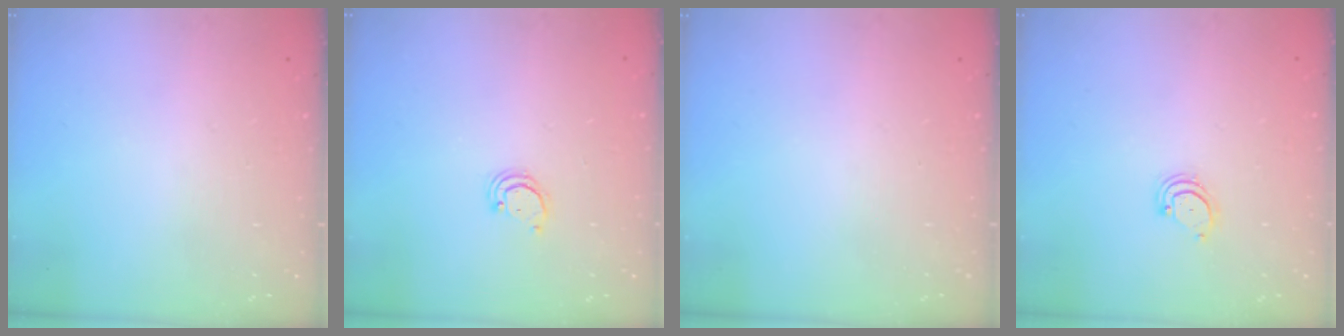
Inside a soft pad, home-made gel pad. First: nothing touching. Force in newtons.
{"total": 2.2, "press": 2.2, "slide": 0.2}
{"total": 0.0}
{"total": 3.0, "press": 3.0, "slide": 0.4}